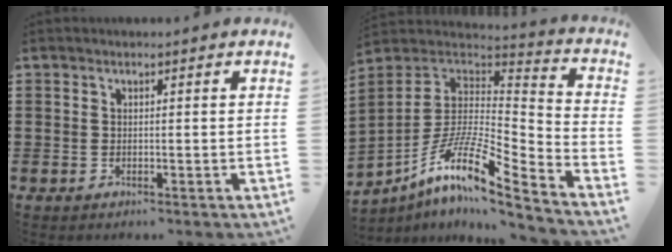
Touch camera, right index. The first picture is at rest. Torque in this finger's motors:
{"motor_torque": [1.82, 0.31, 0.64, 0.19]}